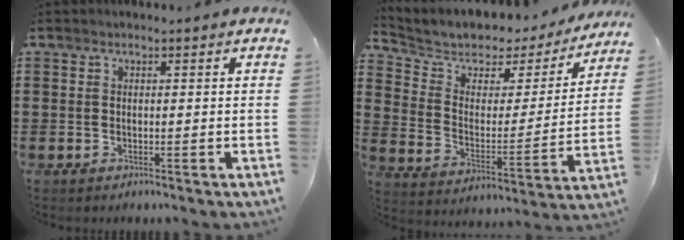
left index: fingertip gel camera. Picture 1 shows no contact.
{"total": 4.7, "force": [3.9, 2.5, 0.8], "torque": [-0.049, -0.033, 0.059]}